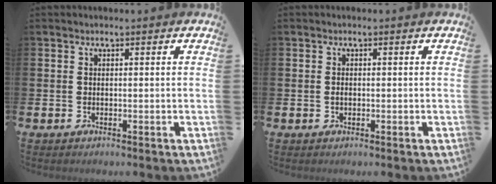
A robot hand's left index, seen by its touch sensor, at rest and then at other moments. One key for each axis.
{"total": 0.7, "fx": -0.1, "fy": 0.5, "fz": 0.5, "tx": -0.010, "ty": 0.004, "tz": -0.004}